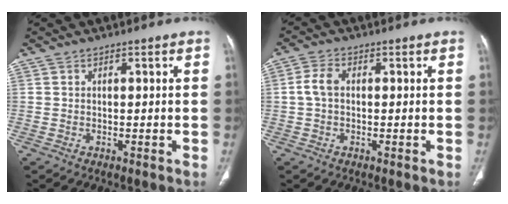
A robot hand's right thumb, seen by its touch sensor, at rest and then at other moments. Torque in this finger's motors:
{"motor_torque": [-0.54, 0.63, 0.18, -0.11, -0.01]}